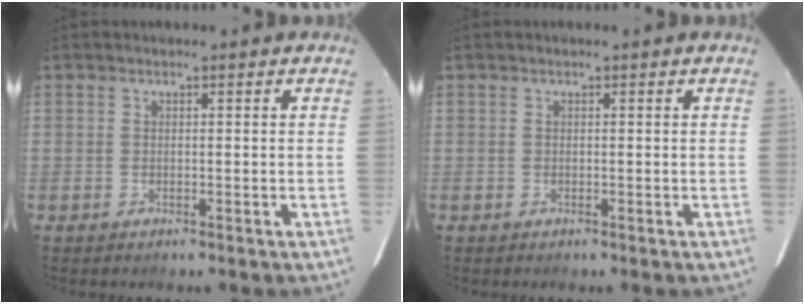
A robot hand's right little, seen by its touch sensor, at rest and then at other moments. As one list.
[{"total": 0.0}]